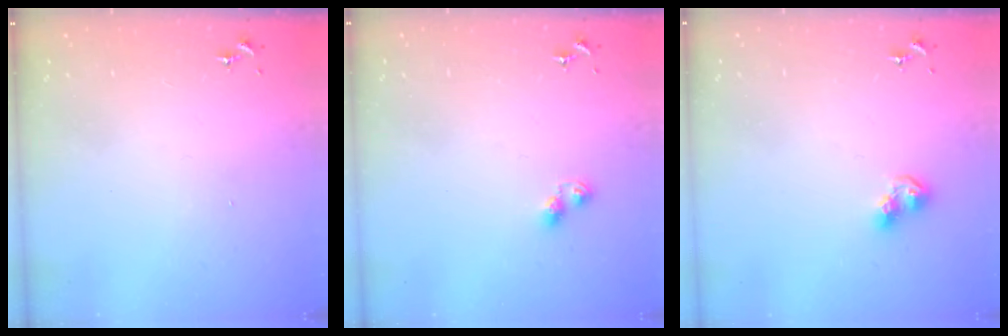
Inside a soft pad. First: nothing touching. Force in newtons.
{"total": 5.8, "press": 5.8, "slide": 0.6}
{"total": 8.4, "press": 8.3, "slide": 1.0}